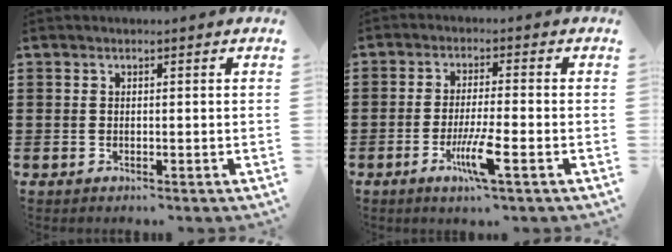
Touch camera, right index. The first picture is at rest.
{"total": 6.3, "force": [-2.8, 0.4, 5.7], "torque": [-0.112, -0.016, -0.051]}